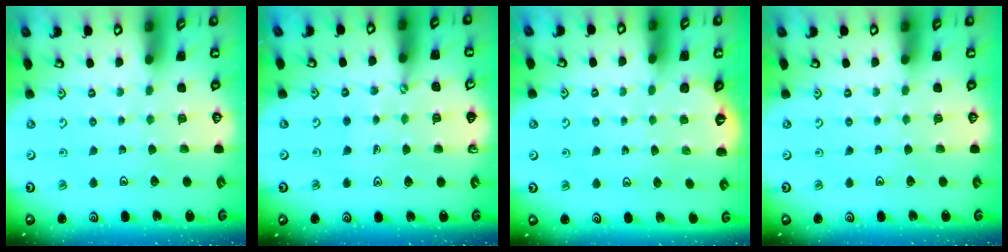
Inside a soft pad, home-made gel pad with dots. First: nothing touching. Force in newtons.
{"total": 2.5, "press": 2.5, "slide": 0.2}
{"total": 2.1, "press": 1.0, "slide": 1.8}
{"total": 0.0}